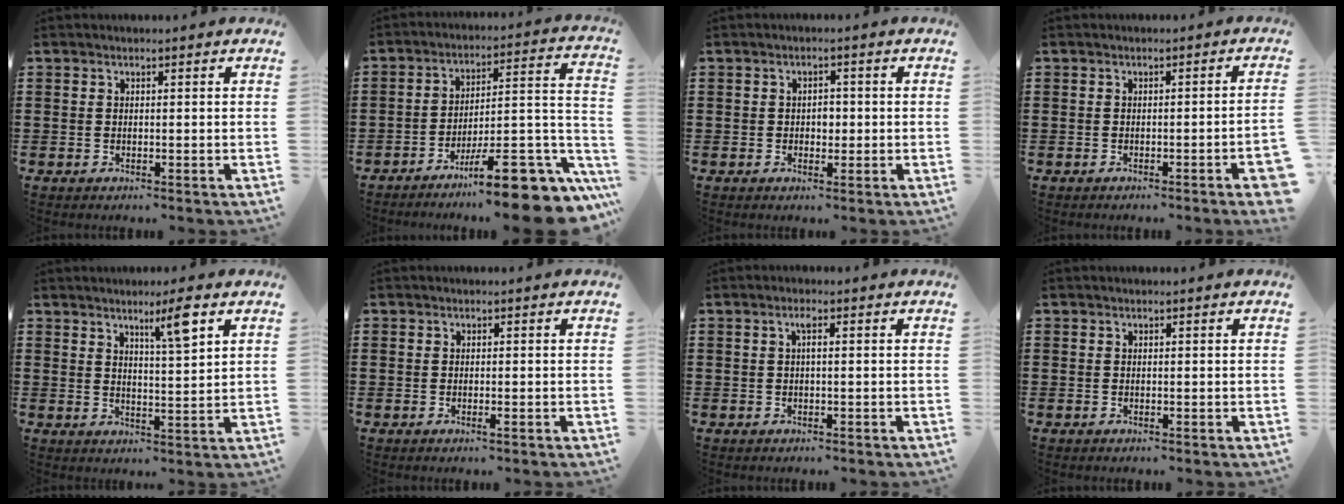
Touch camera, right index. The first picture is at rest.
{"total": 12.8, "force": [-9.5, 1.9, 8.4], "torque": [-0.097, 0.026, -0.167]}
{"total": 1.7, "force": [-0.1, 1.1, 1.2], "torque": [-0.016, 0.002, -0.005]}
{"total": 2.1, "force": [-1.0, -0.2, 1.8], "torque": [-0.028, -0.005, -0.019]}
{"total": 5.4, "force": [3.5, 0.2, 4.1], "torque": [-0.063, -0.007, 0.052]}
{"total": 0.7, "force": [-0.3, 0.1, 0.6], "torque": [-0.012, -0.004, -0.004]}
{"total": 1.3, "force": [0.2, 0.2, 1.3], "torque": [-0.027, 0.003, 0.001]}
{"total": 0.0}